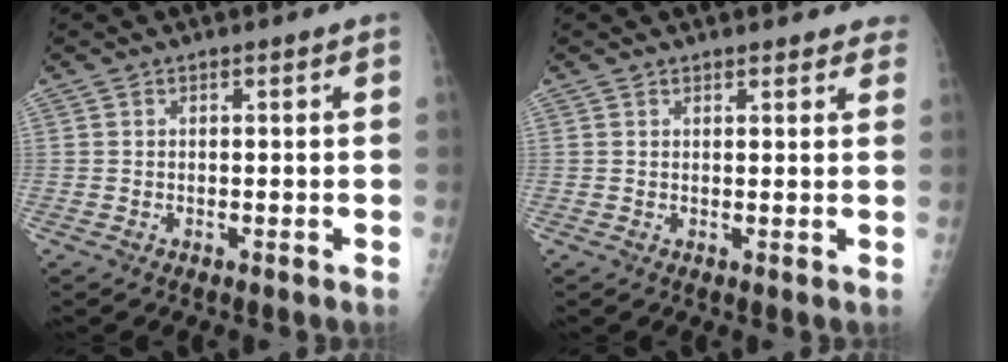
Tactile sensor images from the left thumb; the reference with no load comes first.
{"total": 4.0, "force": [3.6, 1.3, 1.0], "torque": [0.015, -0.010, 0.031]}